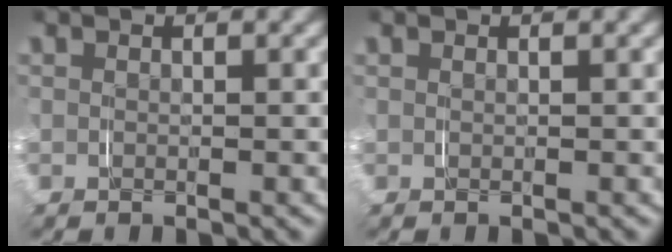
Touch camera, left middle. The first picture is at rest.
{"total": 0.0}